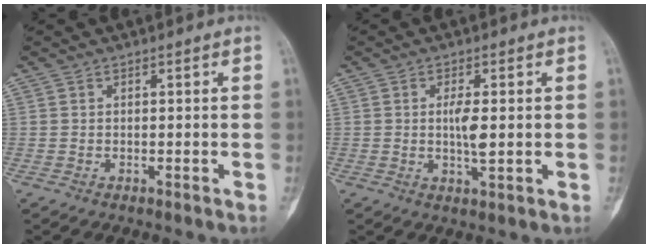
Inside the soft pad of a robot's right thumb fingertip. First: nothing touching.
{"total": 4.6, "force": [0.2, 1.4, 4.4], "torque": [-0.083, -0.008, 0.003]}